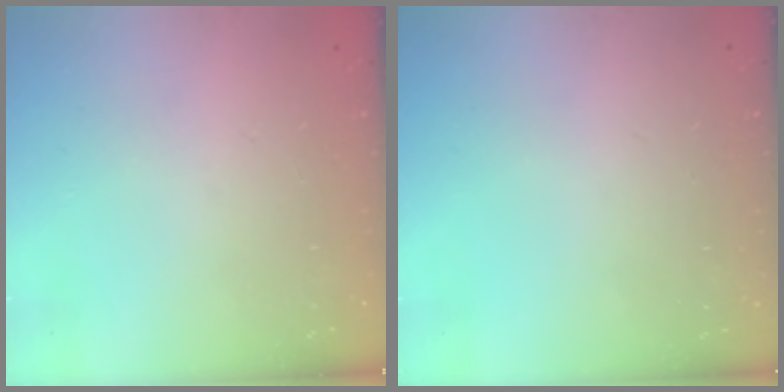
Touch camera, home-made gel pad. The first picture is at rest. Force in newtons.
{"total": 0.0}